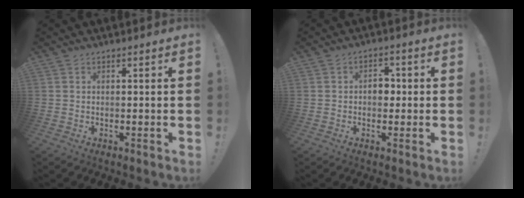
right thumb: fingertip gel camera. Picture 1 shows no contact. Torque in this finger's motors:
{"motor_torque": [0.58, 0.81, 0.30, -0.33, 0.00]}